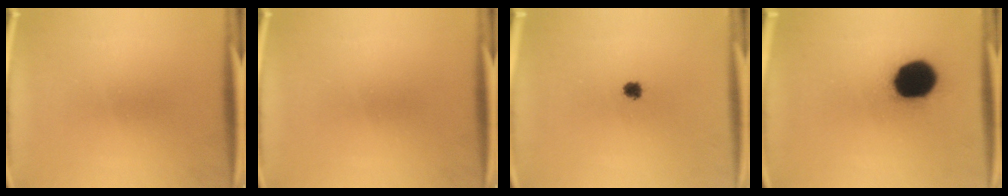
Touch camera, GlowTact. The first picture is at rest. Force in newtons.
{"total": 0.0}
{"total": 2.1}
{"total": 18.0}